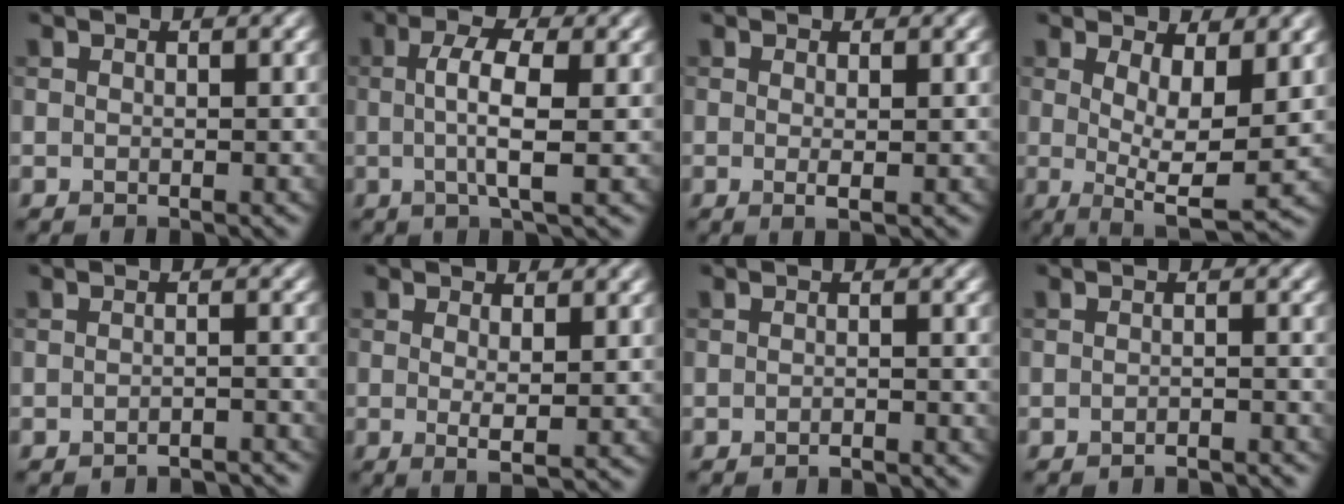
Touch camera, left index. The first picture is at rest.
{"total": 4.4, "force": [0.0, 1.0, 4.3], "torque": [-0.079, 0.001, -0.001]}
{"total": 1.2, "force": [0.0, 0.1, 1.2], "torque": [-0.020, -0.003, -0.001]}
{"total": 6.2, "force": [1.0, 1.9, 5.8], "torque": [-0.096, -0.016, 0.022]}
{"total": 3.2, "force": [-3.1, 0.3, 0.7], "torque": [-0.001, 0.004, -0.040]}
{"total": 1.9, "force": [0.2, 0.2, 1.9], "torque": [-0.033, -0.009, 0.004]}
{"total": 1.3, "force": [-1.2, 0.1, 0.4], "torque": [-0.001, 0.002, -0.021]}
{"total": 2.3, "force": [-2.2, 0.2, 0.6], "torque": [0.003, 0.006, -0.031]}